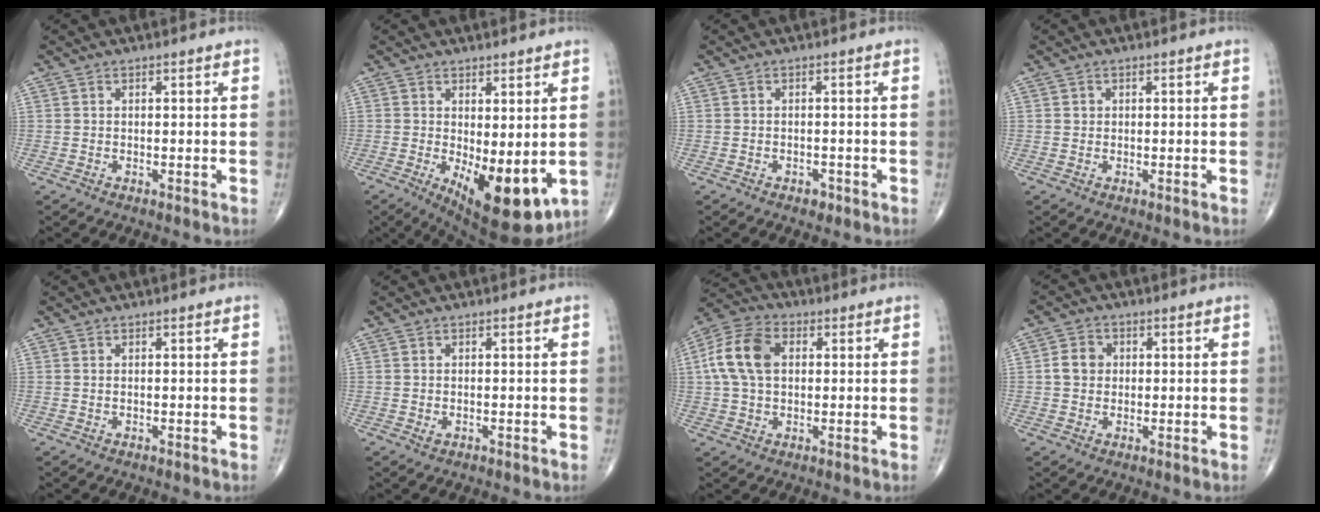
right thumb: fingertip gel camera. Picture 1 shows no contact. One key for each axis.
{"total": 12.4, "fx": -2.1, "fy": 5.1, "fz": 11.1, "tx": -0.155, "ty": -0.027, "tz": -0.013}
{"total": 1.6, "fx": -1.0, "fy": 1.0, "fz": 0.7, "tx": -0.009, "ty": 0.003, "tz": -0.013}
{"total": 0.7, "fx": 0.2, "fy": 0.7, "fz": 0.2, "tx": 0.002, "ty": 0.001, "tz": 0.003}
{"total": 0.0}
{"total": 0.9, "fx": -0.2, "fy": 0.6, "fz": 0.6, "tx": -0.012, "ty": -0.001, "tz": 0.001}
{"total": 11.2, "fx": 1.8, "fy": 7.5, "fz": 8.2, "tx": -0.162, "ty": 0.021, "tz": 0.027}
{"total": 4.1, "fx": 0.4, "fy": 3.5, "fz": 2.0, "tx": -0.025, "ty": 0.007, "tz": 0.002}